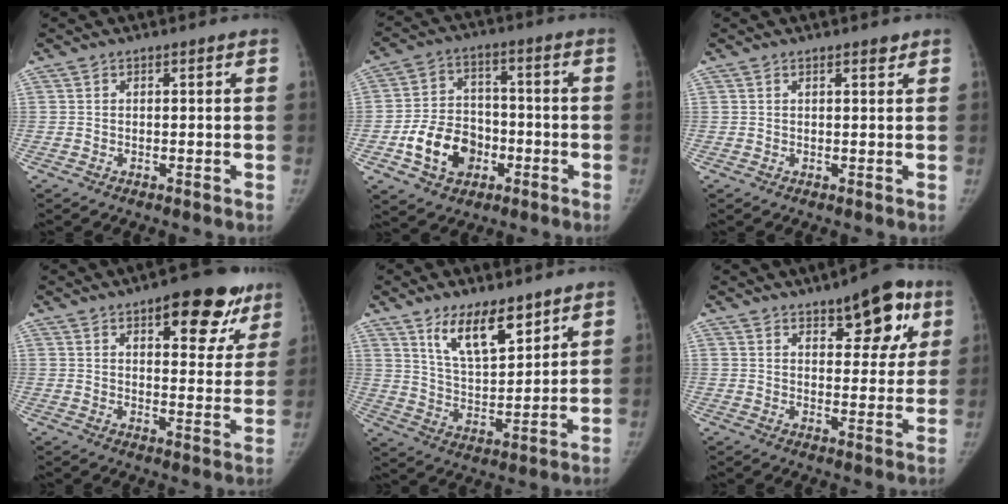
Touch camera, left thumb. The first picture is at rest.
{"total": 12.2, "force": [-4.4, 9.2, 6.7], "torque": [-0.085, 0.027, -0.078]}
{"total": 1.3, "force": [1.0, 0.4, 0.8], "torque": [-0.009, -0.005, 0.014]}
{"total": 16.0, "force": [9.4, 6.7, 11.1], "torque": [-0.087, -0.038, 0.122]}
{"total": 11.7, "force": [7.7, 4.6, 7.5], "torque": [-0.106, -0.053, 0.145]}
{"total": 12.3, "force": [6.7, 5.2, 8.9], "torque": [-0.075, -0.019, 0.088]}